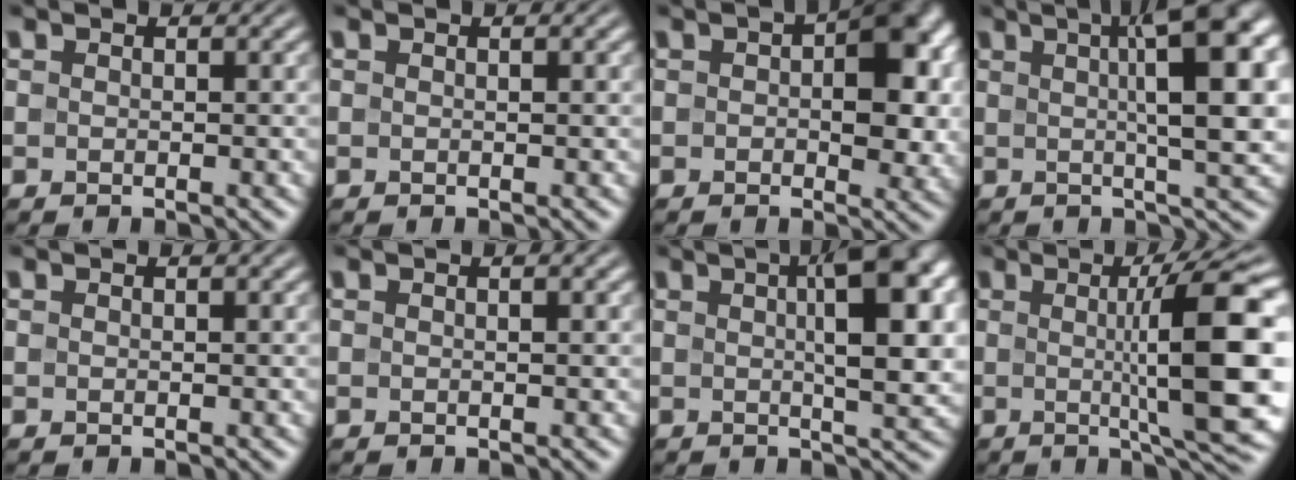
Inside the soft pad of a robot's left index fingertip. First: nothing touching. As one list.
[{"total": 0.0}, {"total": 7.5, "force": [1.1, 4.3, 6.1], "torque": [-0.060, 0.008, 0.009]}, {"total": 12.2, "force": [2.9, 3.4, 11.4], "torque": [-0.132, 0.011, 0.037]}, {"total": 0.0}, {"total": 0.5, "force": [0.2, 0.1, 0.5], "torque": [-0.007, 0.004, 0.002]}, {"total": 9.3, "force": [2.2, 2.6, 8.7], "torque": [-0.114, 0.010, 0.033]}, {"total": 11.1, "force": [0.5, 2.0, 10.9], "torque": [-0.138, 0.001, 0.010]}]